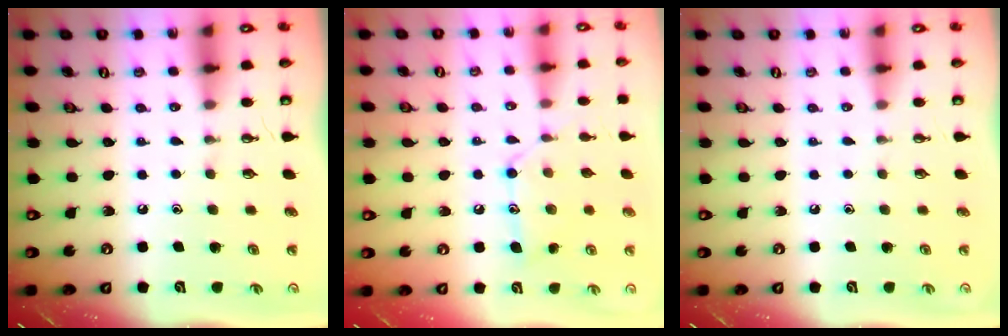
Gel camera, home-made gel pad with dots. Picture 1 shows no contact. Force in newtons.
{"total": 12.1, "press": 12.0, "slide": 0.7}
{"total": 0.0}